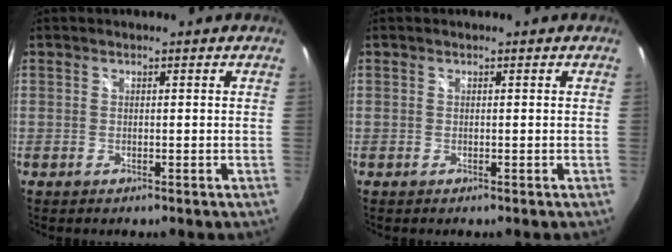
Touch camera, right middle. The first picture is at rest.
{"total": 0.0}